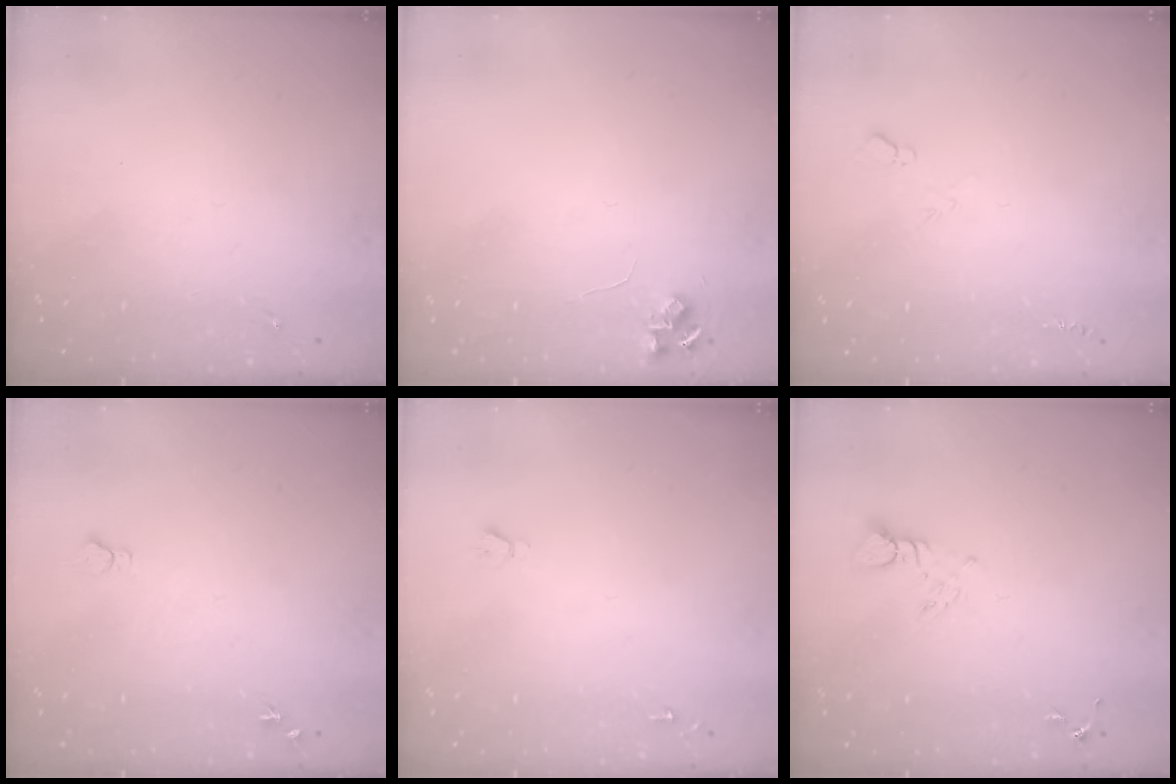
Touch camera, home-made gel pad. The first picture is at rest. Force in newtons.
{"total": 5.8, "press": 5.8, "slide": 0.8}
{"total": 5.0, "press": 5.0, "slide": 0.6}
{"total": 4.6, "press": 4.6, "slide": 0.6}
{"total": 1.9, "press": 1.9, "slide": 0.2}
{"total": 3.9, "press": 3.9, "slide": 0.5}